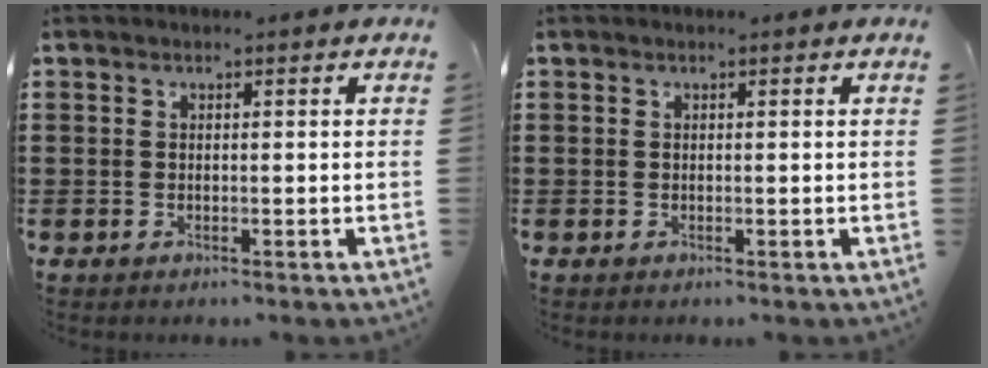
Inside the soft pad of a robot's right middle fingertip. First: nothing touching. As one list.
[{"total": 0.0}]